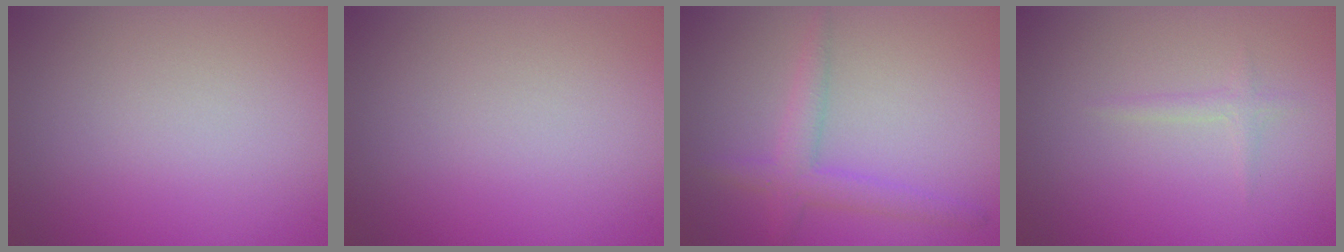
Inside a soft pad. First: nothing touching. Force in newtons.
{"total": 0.0}
{"total": 2.8, "press": 2.8, "slide": 0.2}
{"total": 0.8, "press": 0.8, "slide": 0.1}